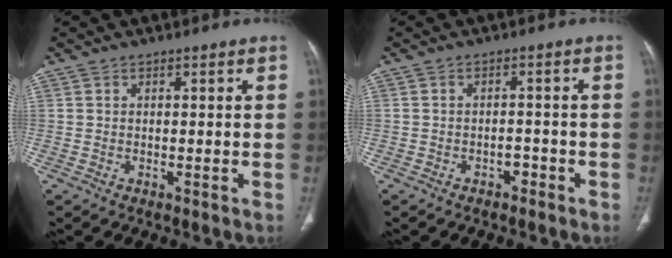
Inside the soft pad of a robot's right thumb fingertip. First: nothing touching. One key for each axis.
{"total": 2.1, "fx": -1.4, "fy": 1.4, "fz": 0.8, "tx": -0.009, "ty": 0.015, "tz": -0.018}